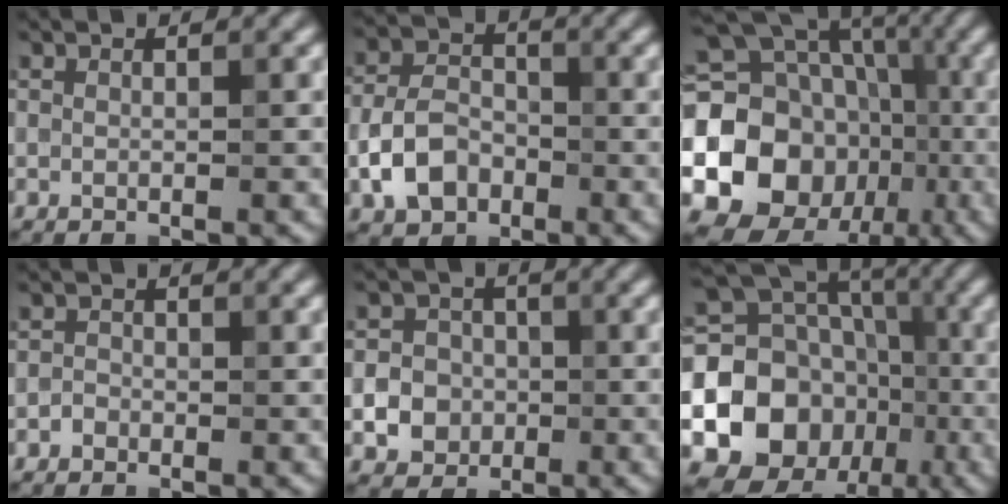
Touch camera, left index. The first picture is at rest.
{"total": 4.9, "force": [-2.0, 3.6, 2.8], "torque": [-0.052, 0.002, -0.041]}
{"total": 20.7, "force": [-4.0, 18.1, 9.3], "torque": [-0.184, 0.000, -0.101]}
{"total": 0.8, "force": [-0.5, 0.6, 0.1], "torque": [0.002, 0.001, -0.011]}
{"total": 4.7, "force": [-1.2, 4.3, 1.5], "torque": [-0.003, 0.003, -0.037]}
{"total": 15.6, "force": [-3.3, 13.5, 7.1], "torque": [-0.145, -0.002, -0.083]}